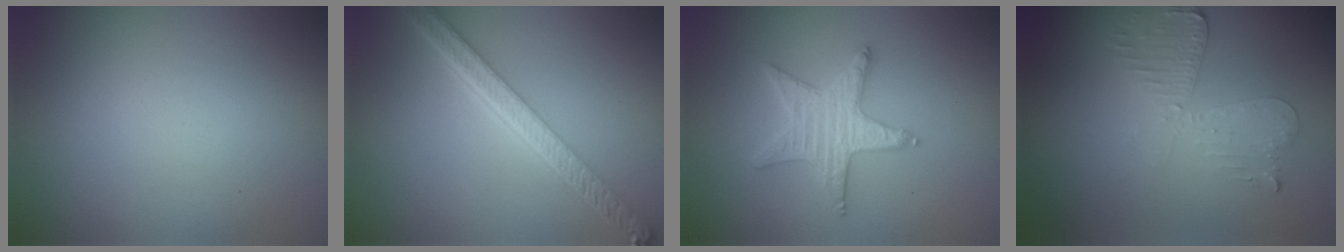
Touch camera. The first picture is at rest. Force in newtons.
{"total": 5.3, "press": 4.1, "slide": 3.4}
{"total": 3.5, "press": 3.4, "slide": 0.7}
{"total": 2.7, "press": 2.4, "slide": 1.1}